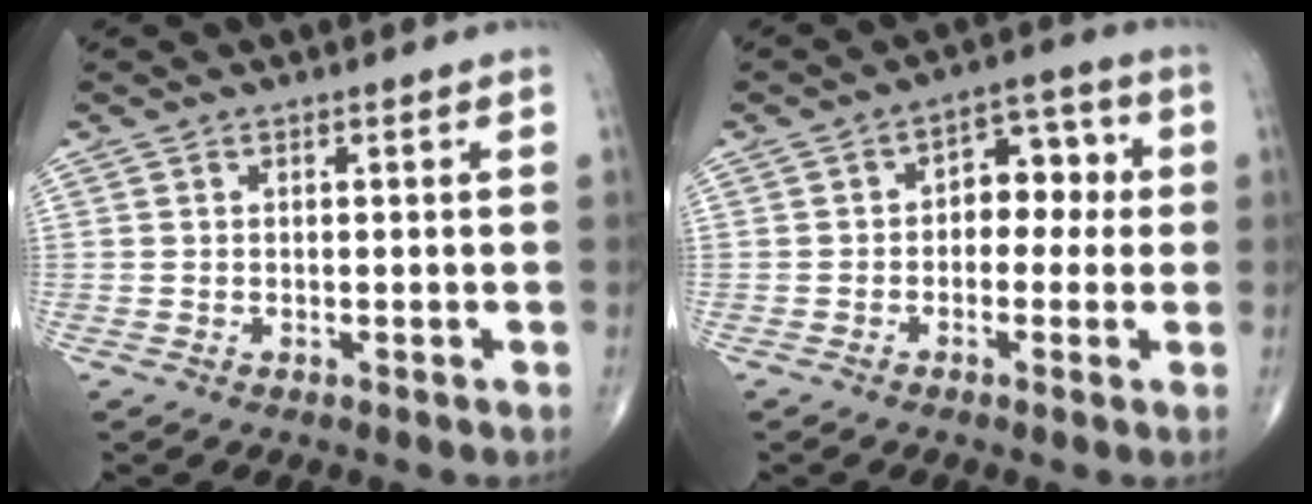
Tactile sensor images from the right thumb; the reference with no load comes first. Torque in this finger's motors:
{"motor_torque": [-0.42, 0.59, 0.23, 0.14, 0.04]}